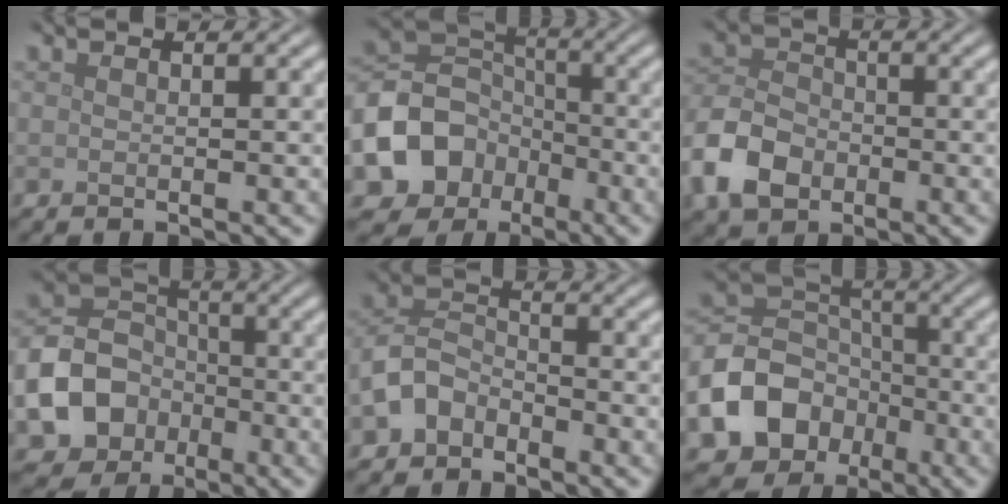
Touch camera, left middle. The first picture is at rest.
{"total": 8.0, "force": [-3.3, 6.5, 3.2], "torque": [-0.056, 0.003, -0.072]}
{"total": 6.2, "force": [-2.9, 4.3, 3.4], "torque": [-0.073, 0.002, -0.069]}
{"total": 9.2, "force": [-3.6, 7.5, 3.8], "torque": [-0.075, -0.015, -0.086]}
{"total": 3.7, "force": [-2.2, 2.5, 1.6], "torque": [-0.036, 0.008, -0.054]}
{"total": 9.3, "force": [-4.0, 7.3, 4.2], "torque": [-0.079, -0.005, -0.084]}